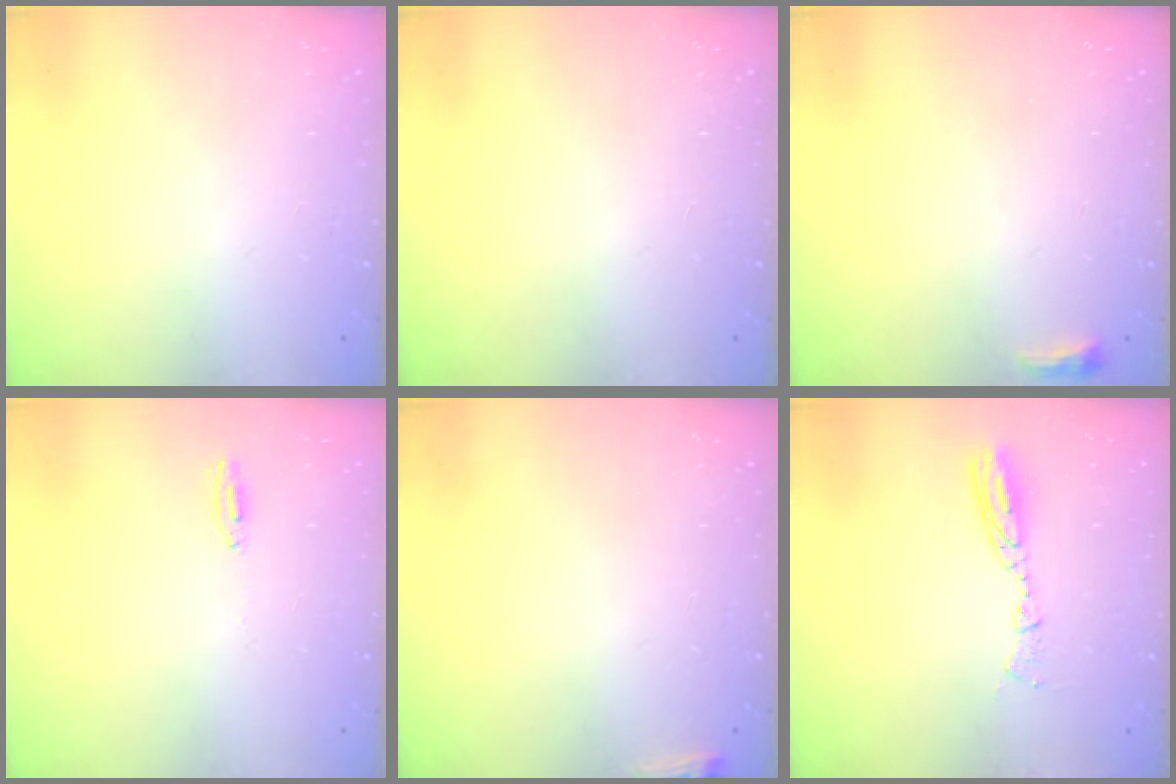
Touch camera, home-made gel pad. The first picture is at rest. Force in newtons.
{"total": 0.0}
{"total": 3.6, "press": 3.4, "slide": 1.0}
{"total": 4.2, "press": 2.6, "slide": 3.3}
{"total": 4.7, "press": 4.6, "slide": 0.8}
{"total": 8.0, "press": 8.0, "slide": 0.7}